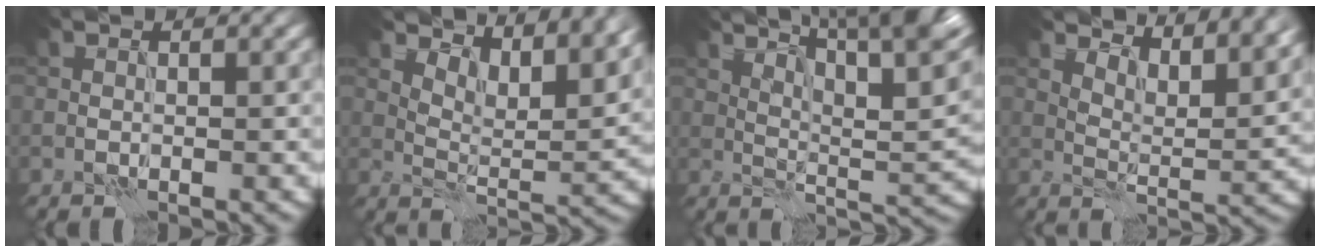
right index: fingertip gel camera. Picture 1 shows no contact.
{"total": 8.2, "force": [6.4, 2.8, 4.3], "torque": [-0.076, -0.007, 0.092]}
{"total": 12.2, "force": [7.7, 3.6, 8.7], "torque": [-0.125, 0.011, 0.096]}
{"total": 8.9, "force": [7.2, 2.7, 4.4], "torque": [-0.068, -0.001, 0.095]}